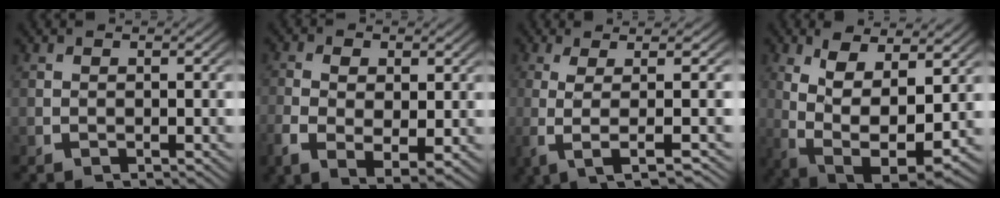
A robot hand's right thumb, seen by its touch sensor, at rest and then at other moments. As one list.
[{"total": 5.3, "force": [-1.0, 3.2, 4.2], "torque": [-0.092, -0.029, -0.003]}, {"total": 7.1, "force": [0.0, 1.7, 6.9], "torque": [-0.138, -0.003, 0.008]}, {"total": 10.5, "force": [-0.9, 6.5, 8.1], "torque": [-0.193, -0.061, 0.016]}]